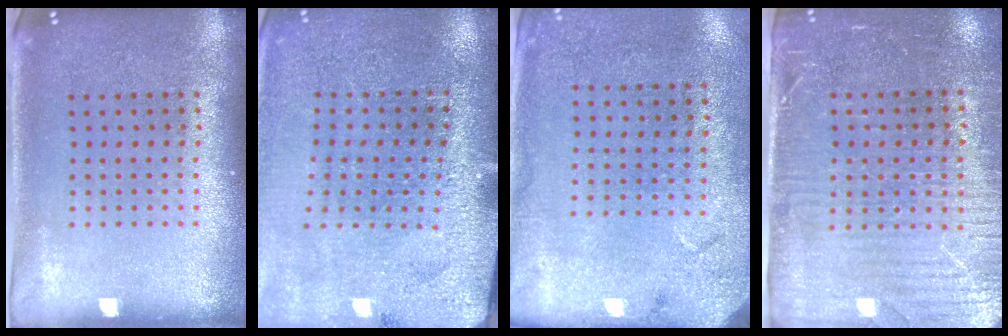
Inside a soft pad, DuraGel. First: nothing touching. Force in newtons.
{"total": 3.0, "press": 3.0, "slide": 0.4}
{"total": 2.7, "press": 2.2, "slide": 1.6}
{"total": 3.5, "press": 3.1, "slide": 1.5}